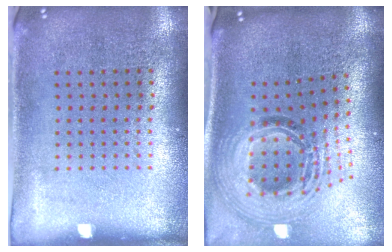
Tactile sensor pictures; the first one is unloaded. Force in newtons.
{"total": 2.2, "press": 1.6, "slide": 1.4}